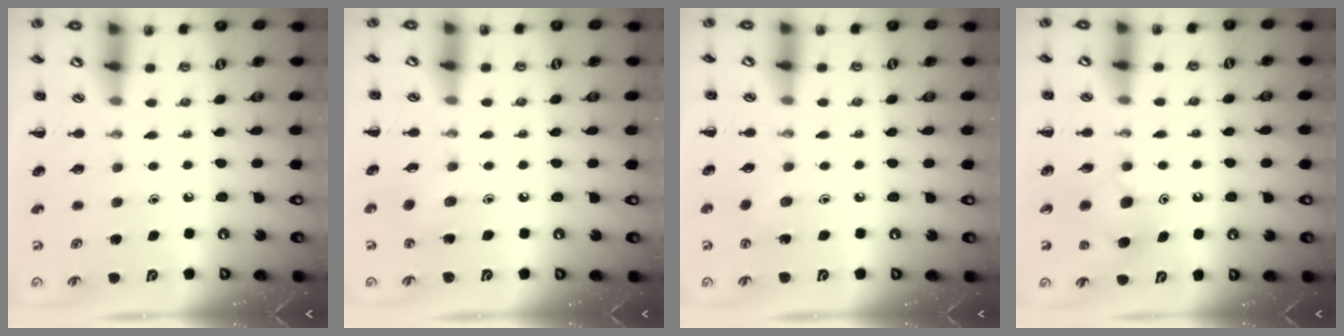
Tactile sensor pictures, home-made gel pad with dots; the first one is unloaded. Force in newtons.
{"total": 2.3, "press": 2.2, "slide": 0.8}
{"total": 2.9, "press": 2.7, "slide": 0.8}
{"total": 6.5, "press": 6.4, "slide": 1.5}